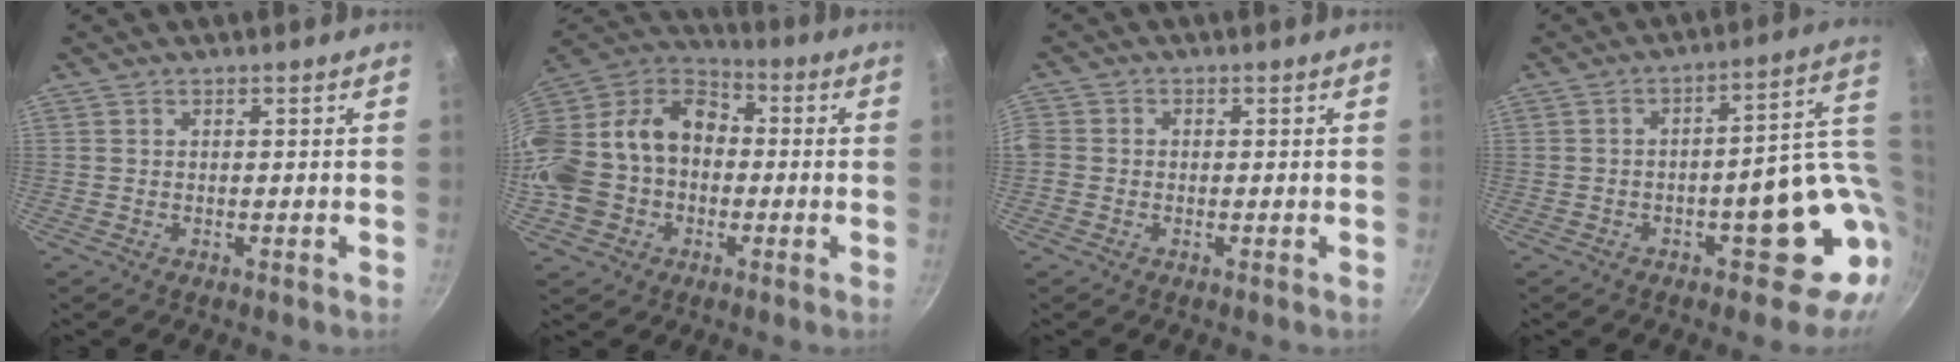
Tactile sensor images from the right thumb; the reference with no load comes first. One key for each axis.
{"total": 24.6, "fx": -2.5, "fy": 19.3, "fz": 14.9, "tx": -0.302, "ty": 0.075, "tz": -0.046}
{"total": 2.6, "fx": -0.8, "fy": 2.3, "fz": 1.1, "tx": -0.023, "ty": 0.007, "tz": -0.022}
{"total": 15.8, "fx": -1.4, "fy": 7.5, "fz": 13.9, "tx": -0.108, "ty": 0.020, "tz": -0.004}